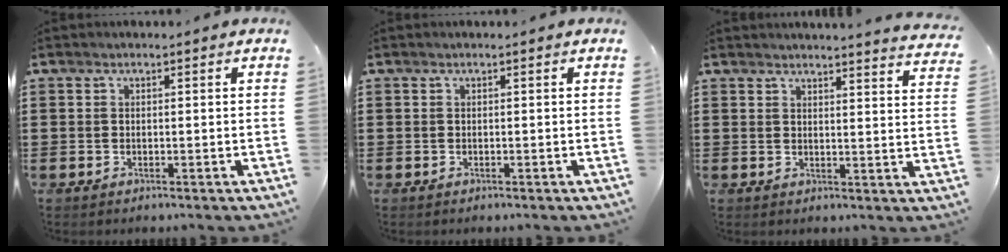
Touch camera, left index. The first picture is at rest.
{"total": 0.0}
{"total": 3.4, "force": [3.3, -0.7, 0.4], "torque": [-0.011, -0.021, 0.058]}